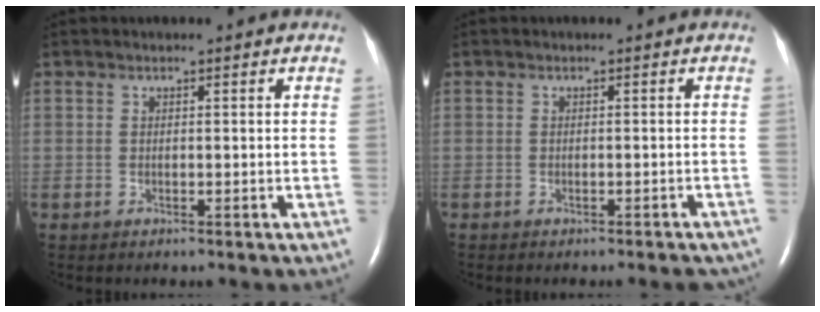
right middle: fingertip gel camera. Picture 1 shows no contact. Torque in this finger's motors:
{"motor_torque": [0.02, 0.03, 0.10, 0.00]}